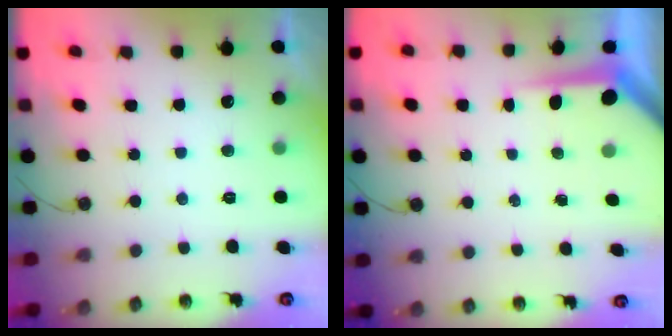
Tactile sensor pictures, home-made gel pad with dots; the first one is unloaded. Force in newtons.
{"total": 4.8, "press": 4.8, "slide": 0.4}